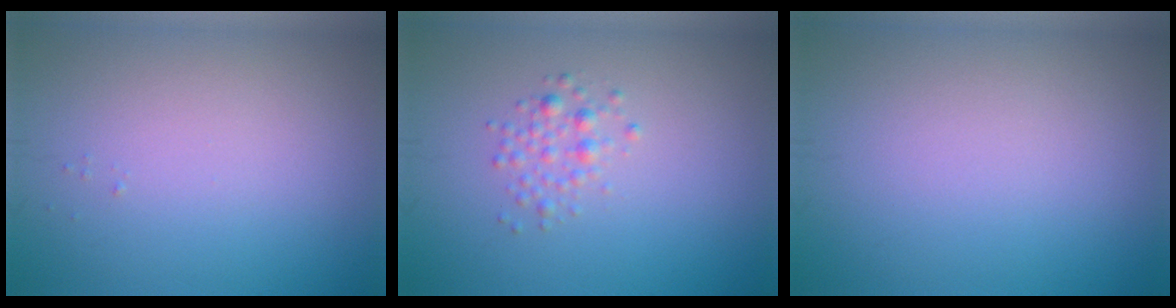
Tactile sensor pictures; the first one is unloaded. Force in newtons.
{"total": 1.5, "press": 1.5, "slide": 0.0}
{"total": 0.0}